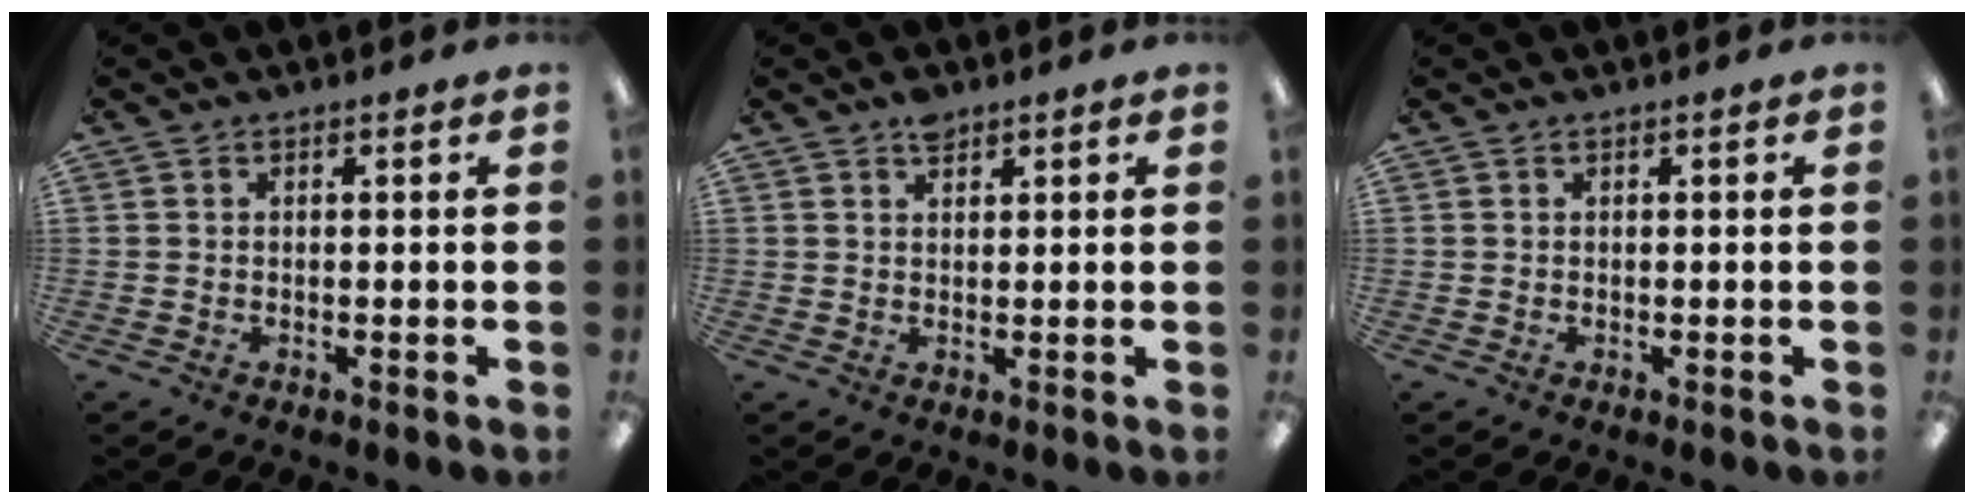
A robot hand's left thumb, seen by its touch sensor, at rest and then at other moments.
{"total": 2.6, "force": [2.0, 1.2, 1.3], "torque": [-0.021, -0.003, 0.034]}
{"total": 0.0}